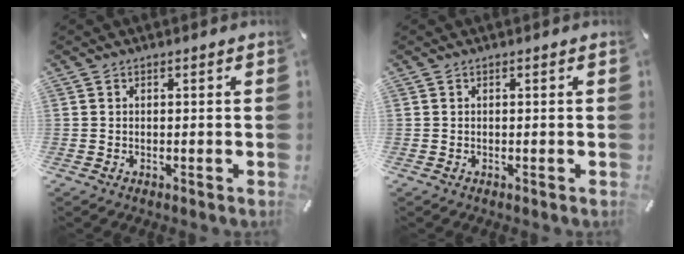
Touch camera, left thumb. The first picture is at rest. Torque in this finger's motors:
{"motor_torque": [0.00, 0.00, 0.00, 0.00, 0.00]}